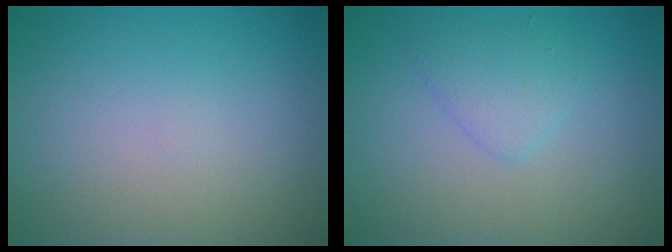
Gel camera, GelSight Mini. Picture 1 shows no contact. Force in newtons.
{"total": 1.8, "press": 1.8, "slide": 0.1}